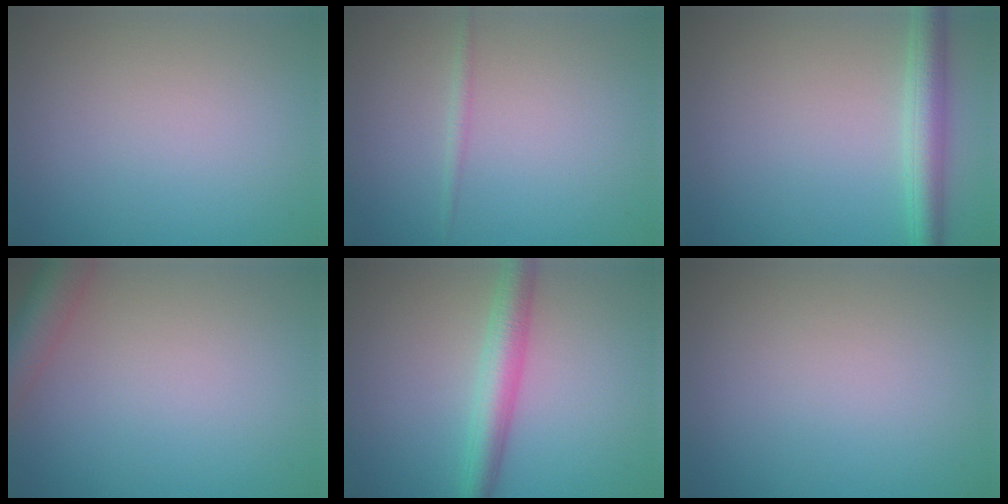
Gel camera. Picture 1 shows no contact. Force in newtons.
{"total": 0.7, "press": 0.7, "slide": 0.0}
{"total": 3.6, "press": 3.6, "slide": 0.1}
{"total": 4.3, "press": 4.3, "slide": 0.3}
{"total": 3.9, "press": 3.9, "slide": 0.2}
{"total": 0.0}